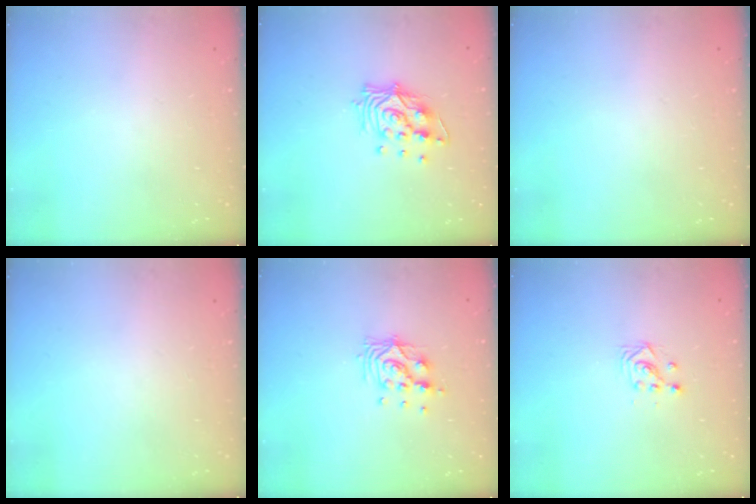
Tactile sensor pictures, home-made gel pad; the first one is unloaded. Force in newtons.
{"total": 12.4, "press": 12.4, "slide": 1.0}
{"total": 0.0}
{"total": 0.0}
{"total": 9.7, "press": 9.6, "slide": 0.8}
{"total": 3.0, "press": 3.0, "slide": 0.1}